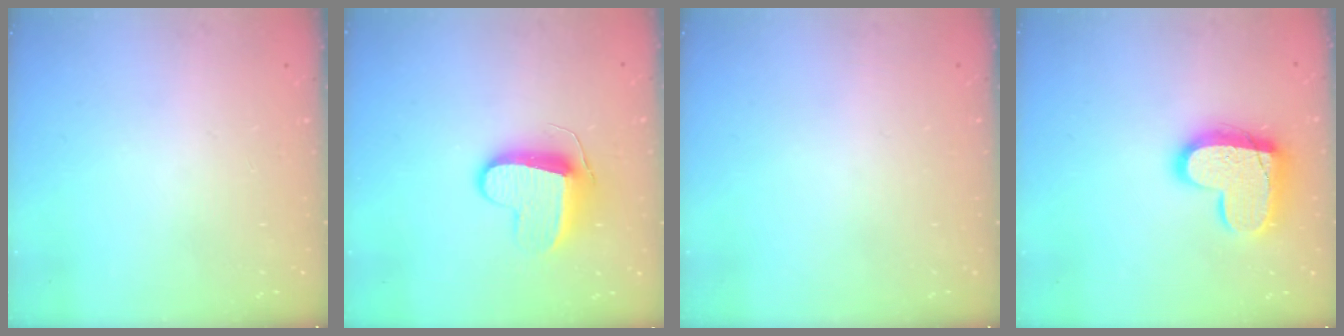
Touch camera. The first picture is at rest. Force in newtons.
{"total": 10.4, "press": 10.4, "slide": 0.5}
{"total": 0.0}
{"total": 15.7, "press": 15.6, "slide": 1.1}